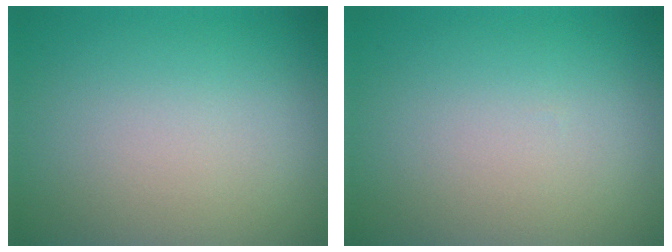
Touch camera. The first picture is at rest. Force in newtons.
{"total": 0.0}